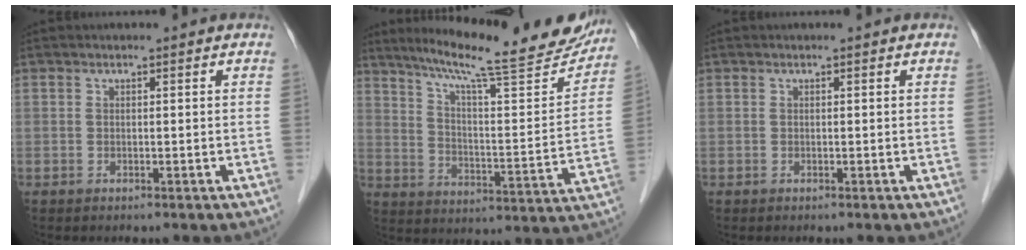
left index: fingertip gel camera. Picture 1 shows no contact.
{"total": 23.1, "force": [20.3, 2.2, 10.9], "torque": [-0.167, -0.034, 0.276]}
{"total": 0.0}